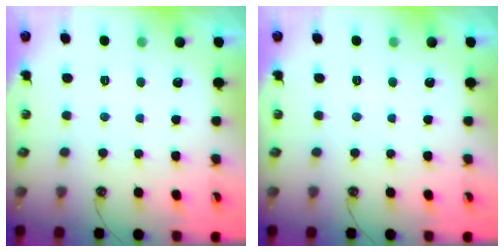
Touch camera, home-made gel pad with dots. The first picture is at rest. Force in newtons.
{"total": 0.0}